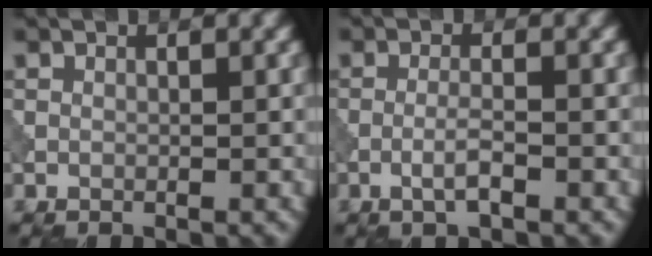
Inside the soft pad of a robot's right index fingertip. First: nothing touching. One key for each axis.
{"total": 2.0, "fx": -0.9, "fy": 0.3, "fz": 1.8, "tx": -0.034, "ty": 0.004, "tz": -0.022}